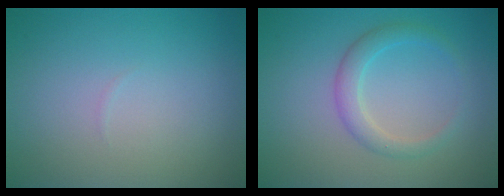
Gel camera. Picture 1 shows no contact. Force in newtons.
{"total": 2.4, "press": 2.3, "slide": 0.2}